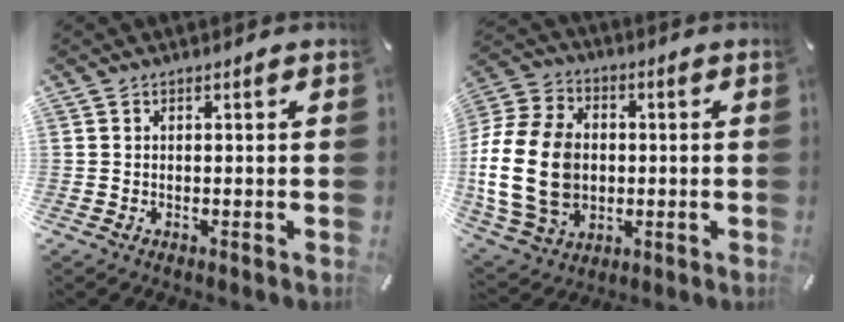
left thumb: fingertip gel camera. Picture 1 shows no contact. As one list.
[{"total": 20.1, "force": [-0.9, 15.5, 12.8], "torque": [-0.273, 0.005, -0.015]}]